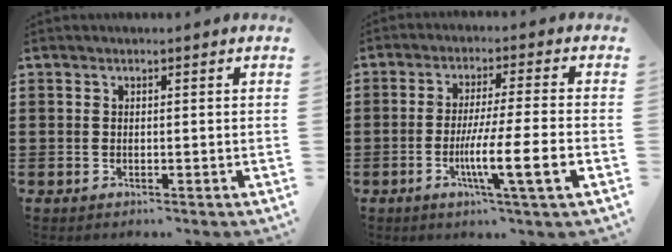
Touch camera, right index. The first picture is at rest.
{"total": 9.2, "force": [-3.1, 0.1, 8.6], "torque": [-0.155, -0.015, -0.058]}